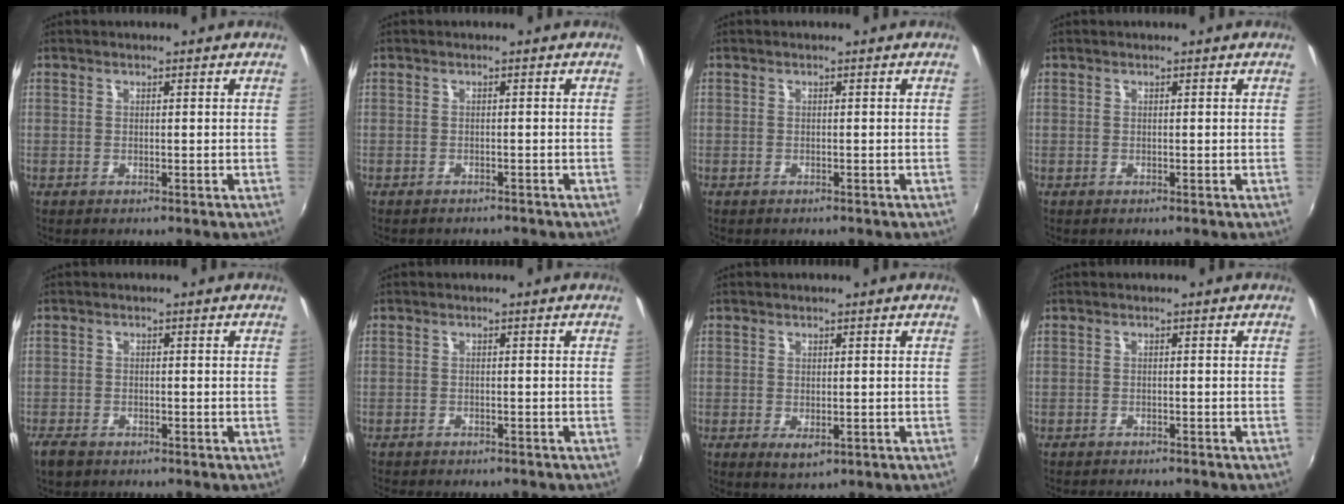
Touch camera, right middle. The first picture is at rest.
{"total": 2.4, "force": [-2.2, 0.7, 0.5], "torque": [-0.016, -0.012, -0.031]}
{"total": 0.0}
{"total": 0.0}
{"total": 3.4, "force": [-2.6, 1.6, 1.6], "torque": [-0.042, -0.010, -0.051]}
{"total": 3.3, "force": [-3.1, 0.6, 1.1], "torque": [-0.030, -0.013, -0.050]}
{"total": 2.5, "force": [-0.6, 1.5, 2.0], "torque": [-0.034, -0.009, -0.005]}
{"total": 4.0, "force": [-3.8, 0.6, 1.3], "torque": [-0.034, -0.016, -0.059]}